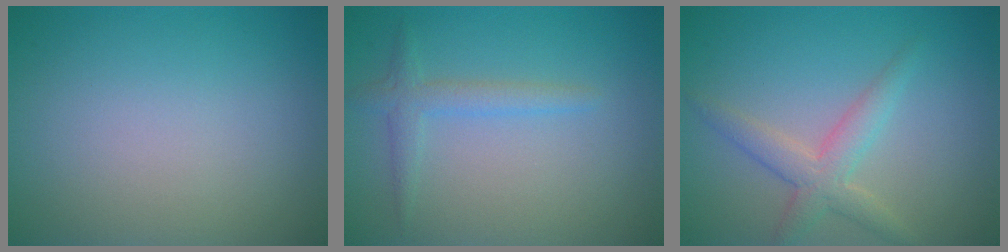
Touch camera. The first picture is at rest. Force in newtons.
{"total": 1.9, "press": 1.9, "slide": 0.1}
{"total": 3.0, "press": 3.0, "slide": 0.3}